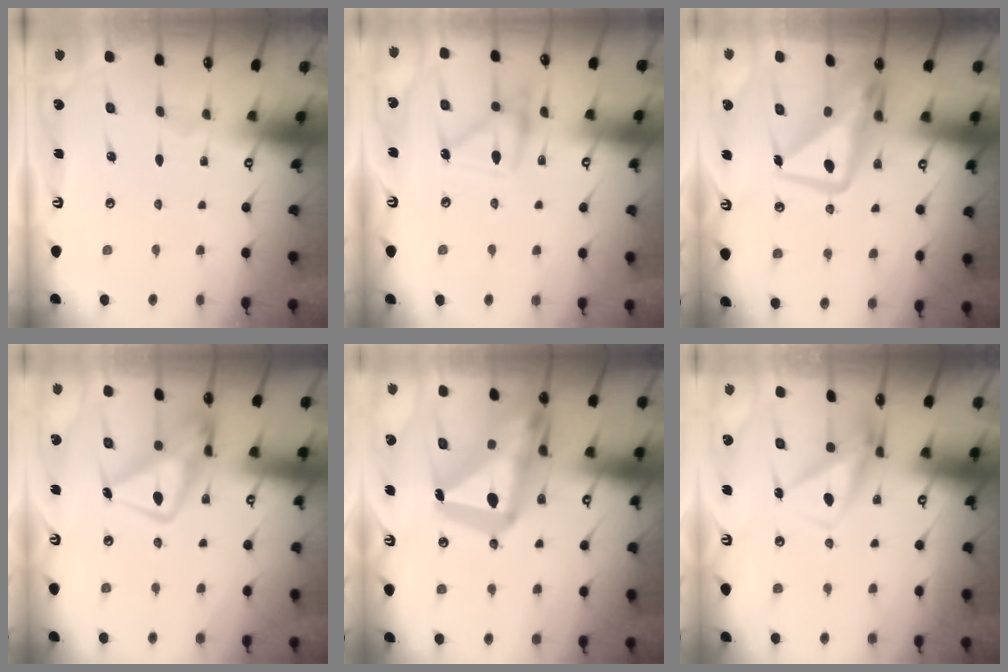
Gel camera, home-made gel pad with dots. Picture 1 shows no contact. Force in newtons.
{"total": 14.6, "press": 14.6, "slide": 0.8}
{"total": 13.6, "press": 13.5, "slide": 1.4}
{"total": 15.2, "press": 15.1, "slide": 1.5}
{"total": 26.5, "press": 26.3, "slide": 2.7}
{"total": 8.7, "press": 8.6, "slide": 1.4}